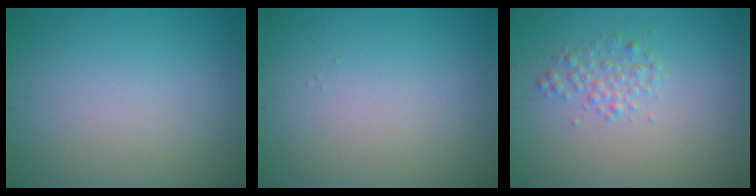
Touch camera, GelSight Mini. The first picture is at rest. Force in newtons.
{"total": 0.0}
{"total": 1.7, "press": 1.7, "slide": 0.0}